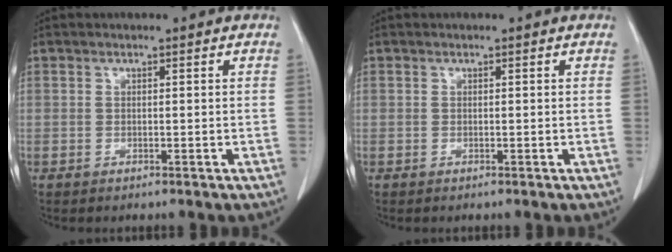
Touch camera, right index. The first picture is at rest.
{"total": 0.0}